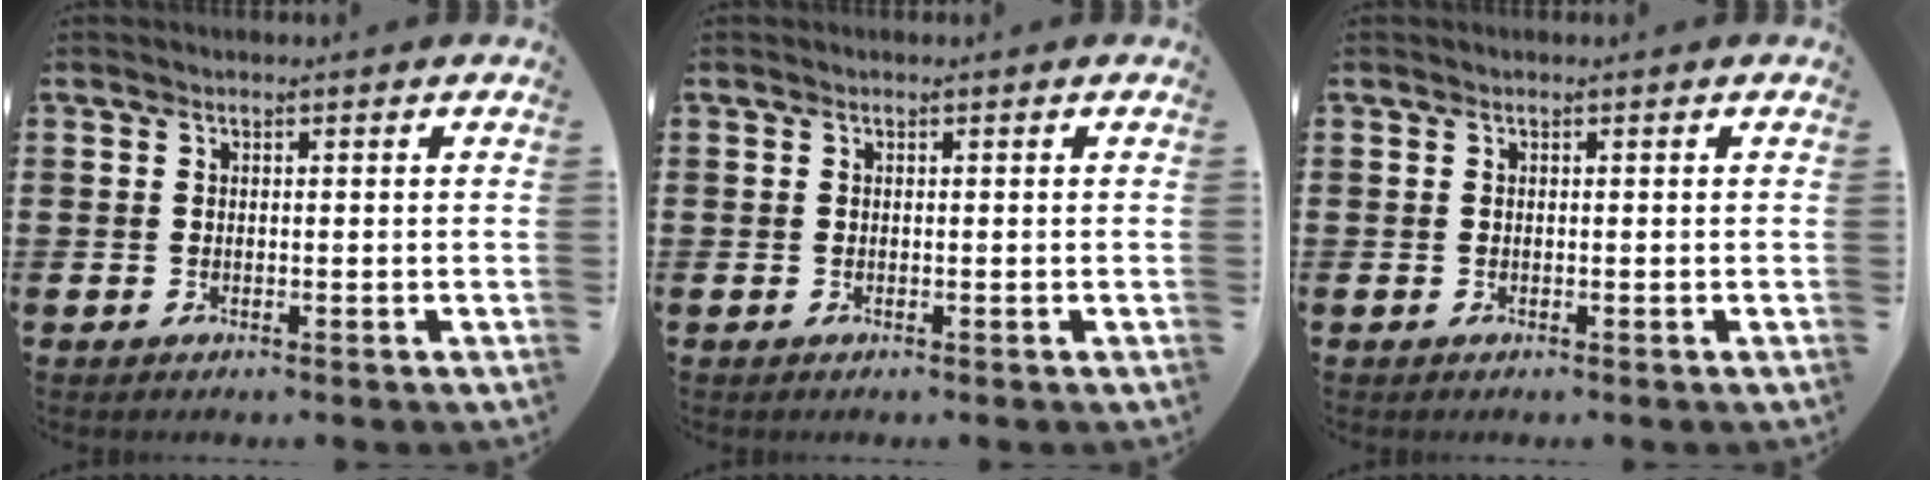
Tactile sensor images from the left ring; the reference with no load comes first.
{"total": 0.0}
{"total": 0.0}